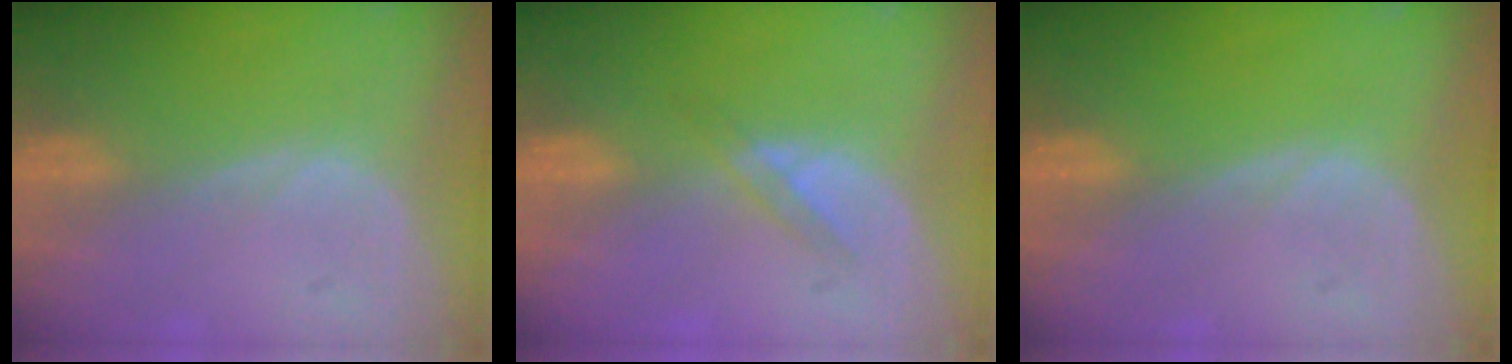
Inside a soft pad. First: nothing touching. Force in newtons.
{"total": 2.3, "press": 2.0, "slide": 1.0}
{"total": 0.0}